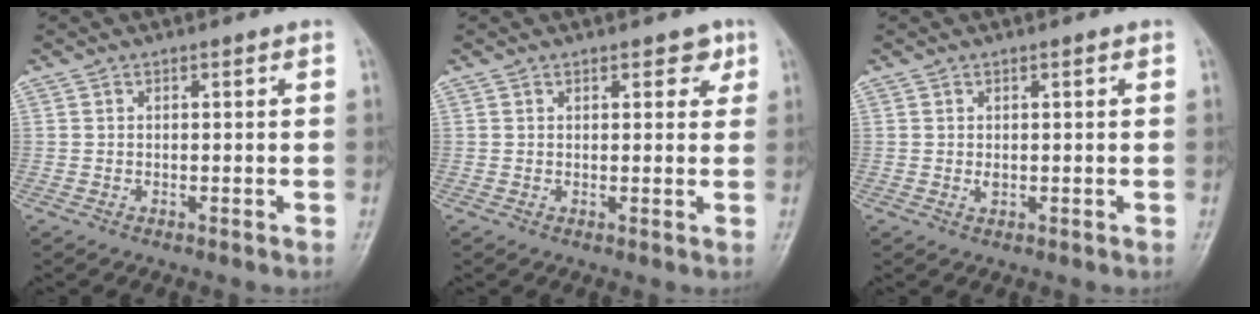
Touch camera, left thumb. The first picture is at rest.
{"total": 2.9, "force": [1.6, 1.6, 1.7], "torque": [-0.002, -0.005, 0.017]}
{"total": 1.3, "force": [0.3, 0.7, 1.1], "torque": [-0.016, -0.001, 0.008]}